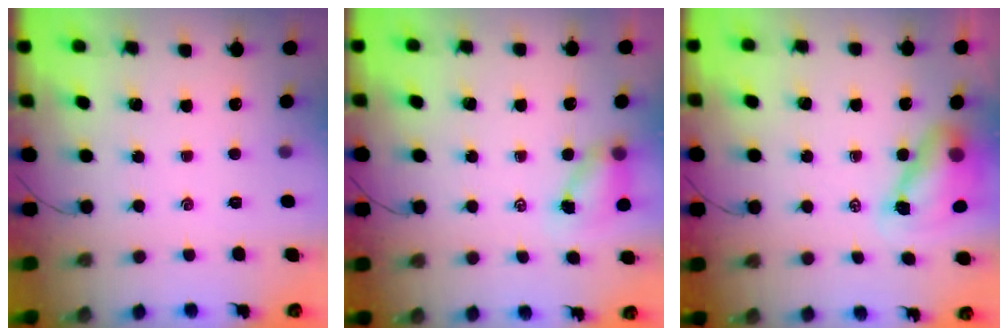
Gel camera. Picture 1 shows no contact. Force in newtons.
{"total": 5.0, "press": 5.0, "slide": 0.7}
{"total": 9.2, "press": 9.0, "slide": 1.6}